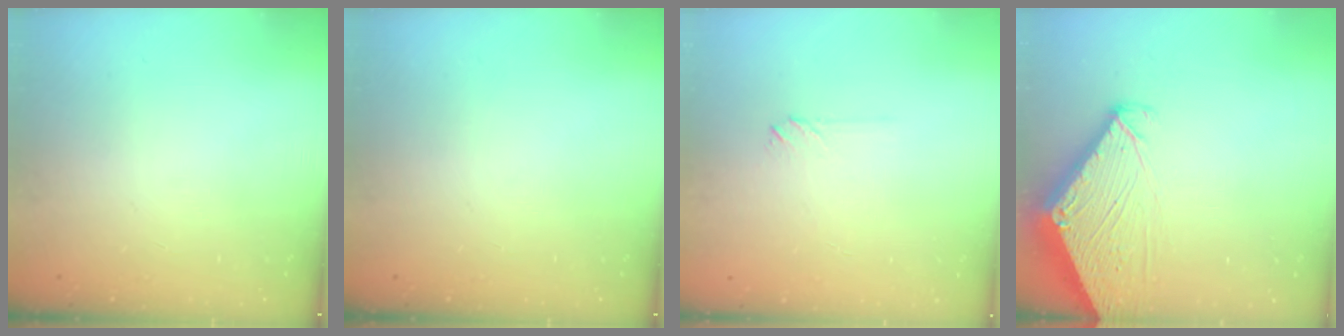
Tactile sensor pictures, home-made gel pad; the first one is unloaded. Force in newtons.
{"total": 0.0}
{"total": 2.0, "press": 2.0, "slide": 0.3}
{"total": 4.2, "press": 4.2, "slide": 0.4}